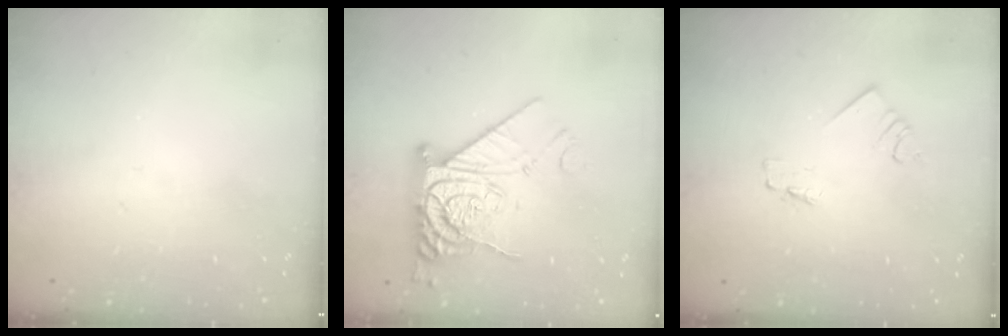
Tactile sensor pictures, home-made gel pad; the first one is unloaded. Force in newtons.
{"total": 12.6, "press": 12.5, "slide": 1.4}
{"total": 1.2, "press": 1.2, "slide": 0.0}